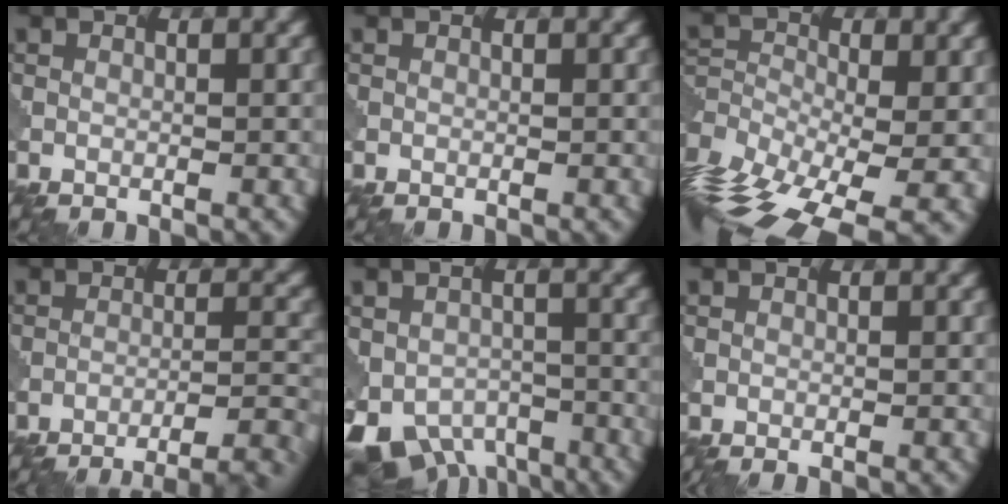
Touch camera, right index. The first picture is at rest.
{"total": 0.0}
{"total": 13.2, "force": [-6.6, 6.5, 9.4], "torque": [-0.199, -0.006, -0.094]}
{"total": 6.7, "force": [-5.6, 1.0, 3.4], "torque": [-0.048, 0.009, -0.074]}
{"total": 8.7, "force": [-4.9, 5.1, 5.1], "torque": [-0.093, -0.023, -0.079]}
{"total": 0.0}